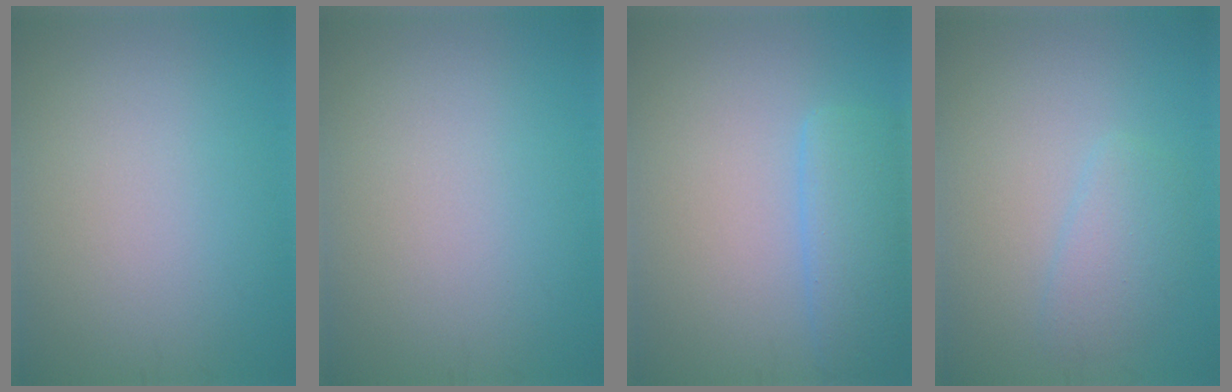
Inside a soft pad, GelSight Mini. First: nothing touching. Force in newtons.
{"total": 0.0}
{"total": 3.7, "press": 3.7, "slide": 0.4}
{"total": 2.1, "press": 2.1, "slide": 0.2}